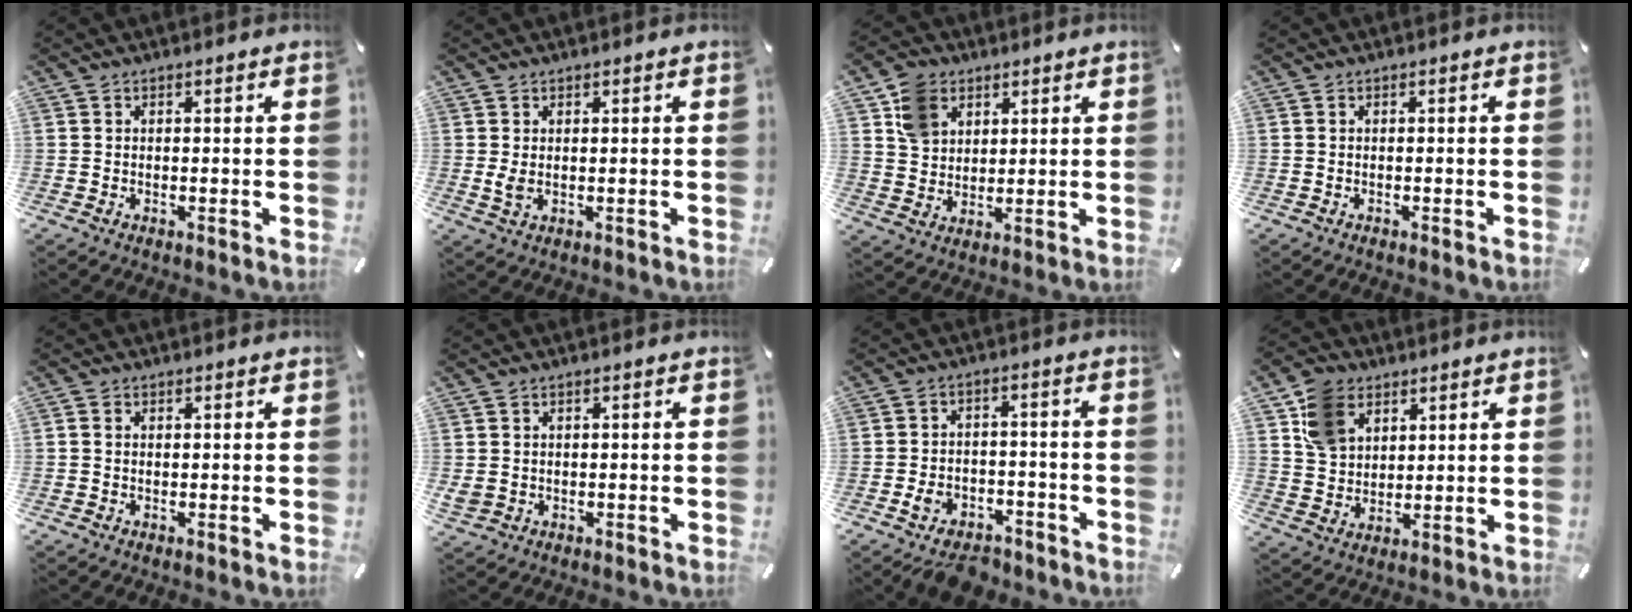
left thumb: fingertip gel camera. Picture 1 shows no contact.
{"total": 2.5, "force": [0.2, 1.2, 2.2], "torque": [-0.049, -0.007, -0.001]}
{"total": 8.4, "force": [4.1, 6.8, 3.0], "torque": [-0.064, 0.005, 0.079]}
{"total": 0.0}
{"total": 0.8, "force": [0.0, 0.7, 0.4], "torque": [-0.011, 0.005, -0.001]}
{"total": 2.0, "force": [0.1, 1.8, 0.7], "torque": [-0.022, 0.002, -0.001]}
{"total": 6.4, "force": [-5.0, 3.4, 2.0], "torque": [-0.028, 0.034, -0.093]}
{"total": 9.9, "force": [5.1, 7.4, 4.2], "torque": [-0.087, 0.001, 0.100]}